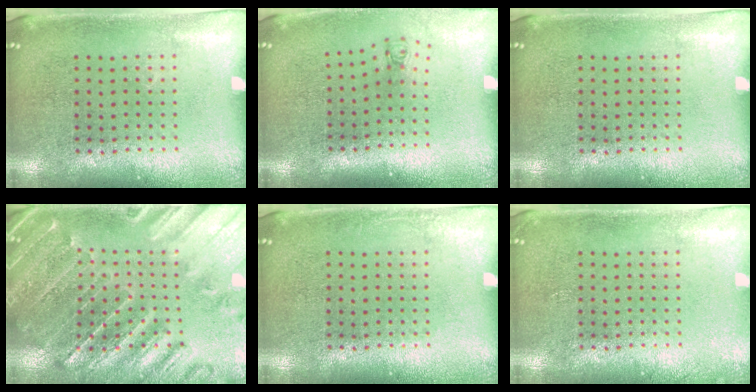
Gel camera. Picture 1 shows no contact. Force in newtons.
{"total": 0.8, "press": 0.3, "slide": 0.7}
{"total": 0.0}
{"total": 1.8, "press": 1.8, "slide": 0.3}
{"total": 0.7, "press": 0.7, "slide": 0.1}
{"total": 0.6, "press": 0.6, "slide": 0.1}